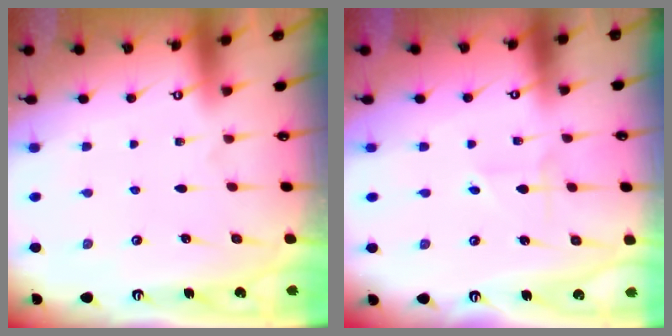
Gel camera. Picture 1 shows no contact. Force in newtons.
{"total": 2.3, "press": 2.3, "slide": 0.1}